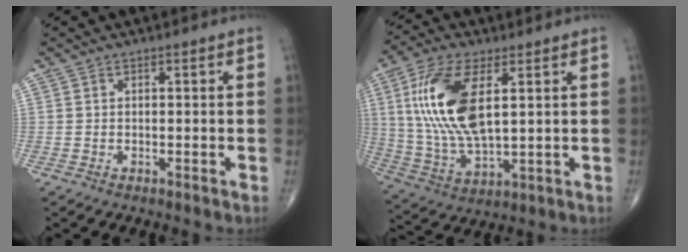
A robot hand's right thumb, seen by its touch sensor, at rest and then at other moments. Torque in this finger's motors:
{"motor_torque": [0.07, 2.76, 1.91, 0.25, 0.66]}